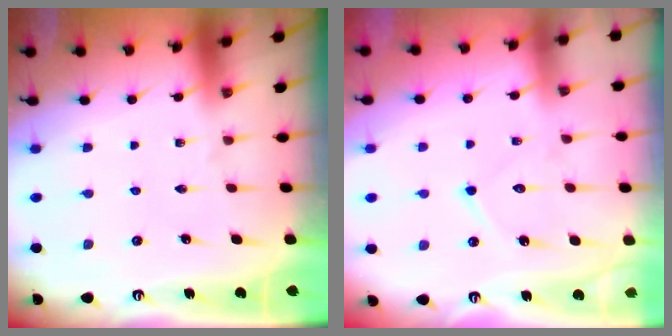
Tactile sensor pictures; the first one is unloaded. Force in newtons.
{"total": 7.6, "press": 7.6, "slide": 0.6}